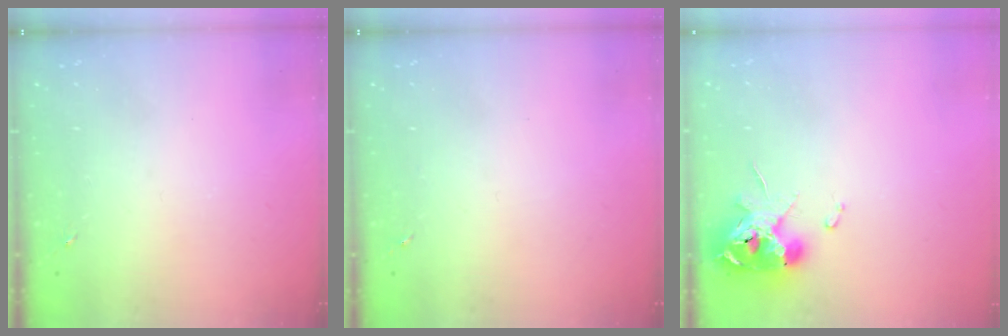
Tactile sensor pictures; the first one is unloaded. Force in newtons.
{"total": 0.0}
{"total": 14.0, "press": 13.9, "slide": 1.7}